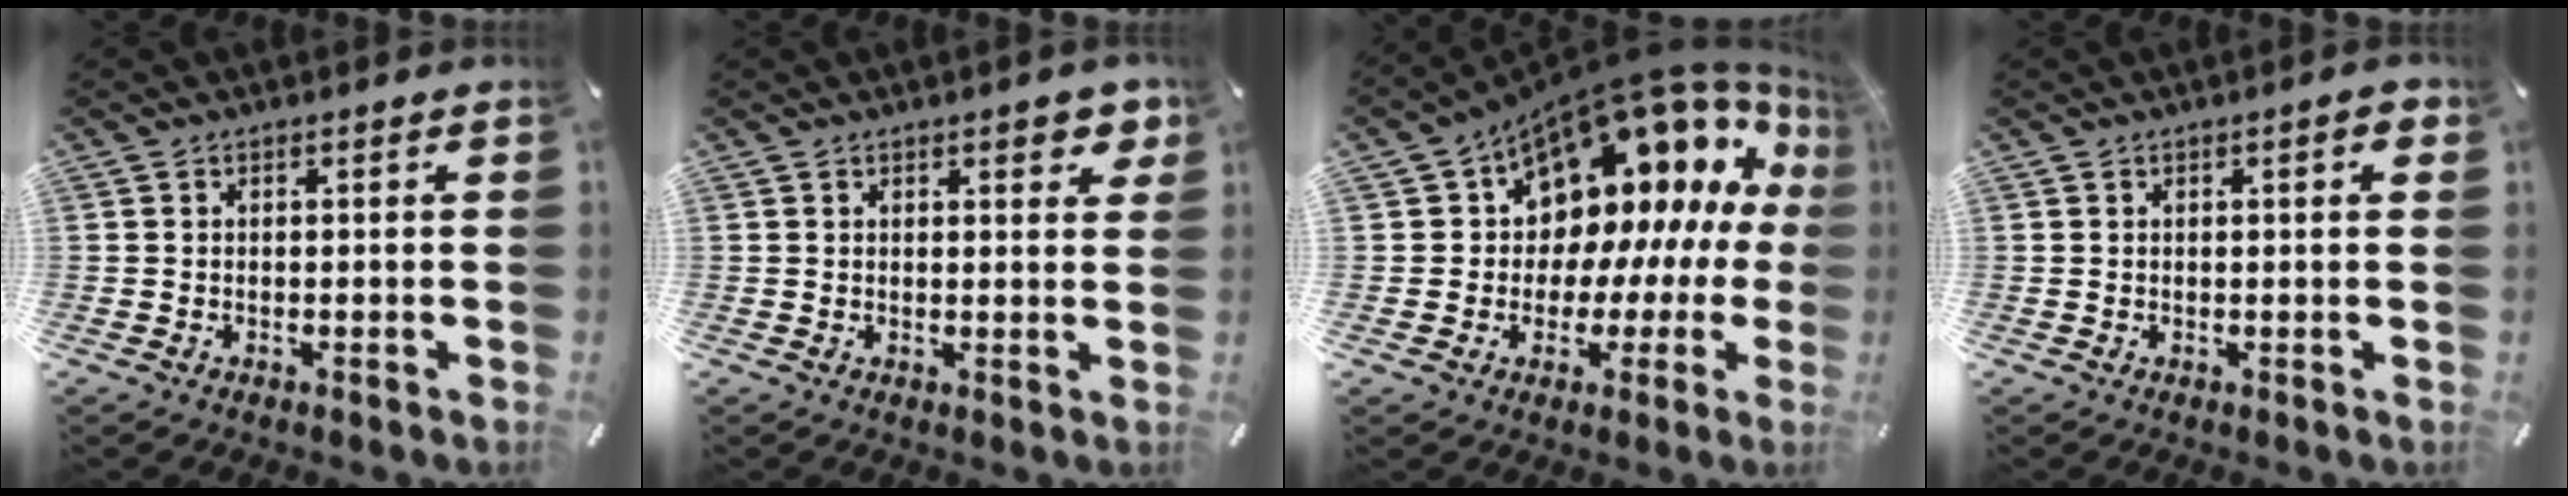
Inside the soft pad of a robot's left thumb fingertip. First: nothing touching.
{"total": 3.9, "force": [2.3, 1.8, 2.6], "torque": [-0.025, -0.010, 0.034]}
{"total": 14.4, "force": [9.3, 9.3, 6.0], "torque": [-0.082, -0.104, 0.164]}
{"total": 2.2, "force": [0.6, 0.5, 2.0], "torque": [-0.032, 0.000, 0.007]}